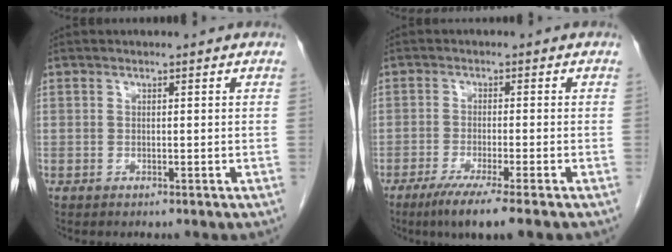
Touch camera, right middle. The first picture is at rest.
{"total": 7.0, "force": [-4.8, -0.6, 5.0], "torque": [-0.079, -0.019, -0.081]}